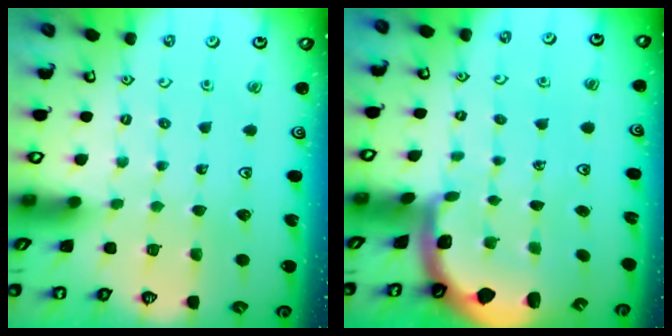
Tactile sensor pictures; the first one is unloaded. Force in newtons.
{"total": 1.3, "press": 1.3, "slide": 0.3}